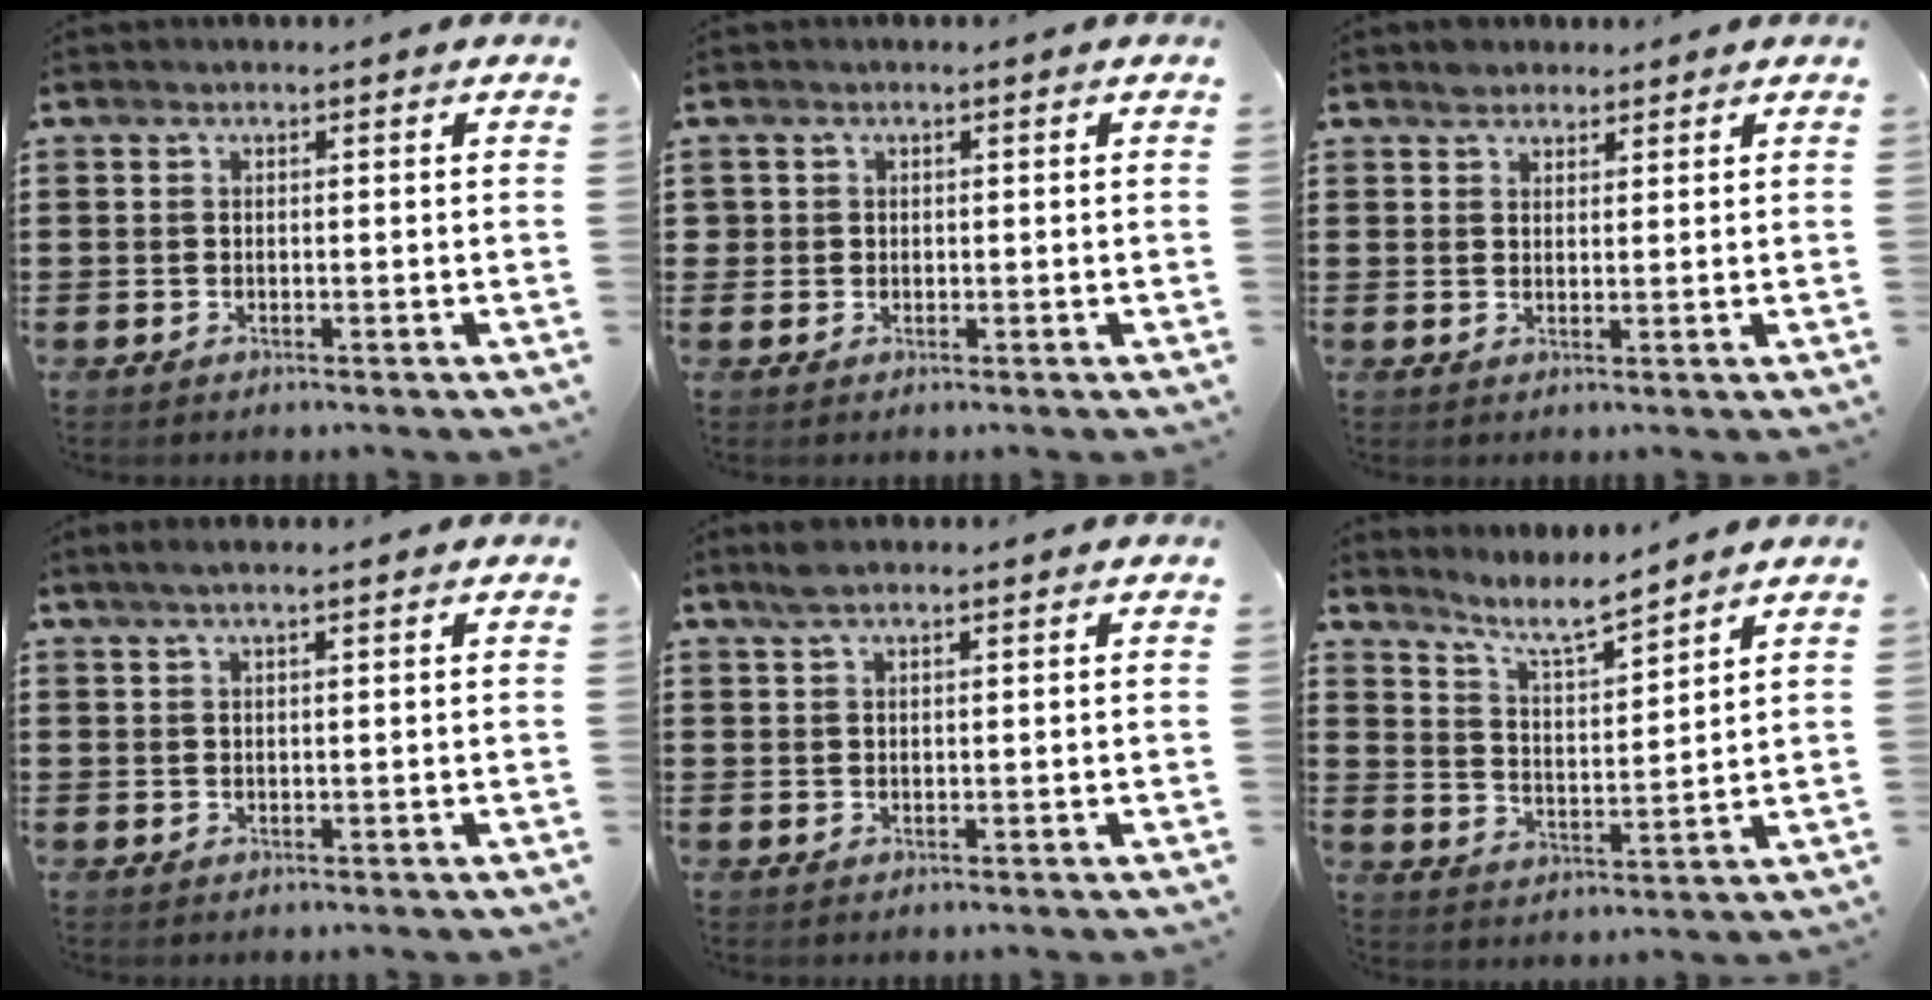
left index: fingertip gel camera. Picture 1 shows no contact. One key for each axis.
{"total": 1.1, "fx": 0.3, "fy": 1.1, "fz": 0.2, "tx": -0.007, "ty": 0.006, "tz": 0.005}
{"total": 2.4, "fx": 2.0, "fy": 1.3, "fz": 0.1, "tx": 0.001, "ty": 0.002, "tz": 0.038}
{"total": 1.8, "fx": 1.2, "fy": 0.0, "fz": 1.3, "tx": -0.025, "ty": 0.001, "tz": 0.022}
{"total": 2.3, "fx": 1.8, "fy": 0.5, "fz": 1.4, "tx": -0.031, "ty": 0.003, "tz": 0.032}
{"total": 6.6, "fx": 5.8, "fy": 0.9, "fz": 3.0, "tx": -0.078, "ty": -0.023, "tz": 0.104}